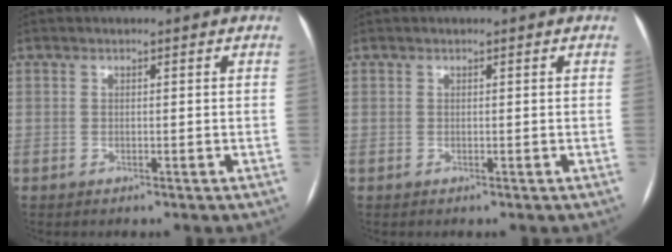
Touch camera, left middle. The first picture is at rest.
{"total": 0.0}